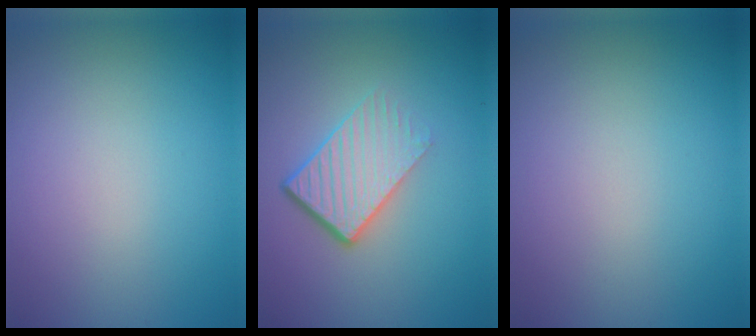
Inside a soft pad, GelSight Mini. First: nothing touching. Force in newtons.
{"total": 4.7, "press": 2.8, "slide": 3.8}
{"total": 0.0}